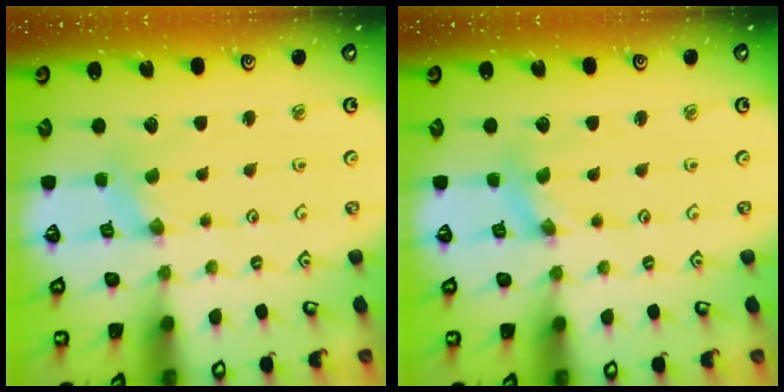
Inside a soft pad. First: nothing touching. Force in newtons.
{"total": 1.7, "press": 1.6, "slide": 0.3}